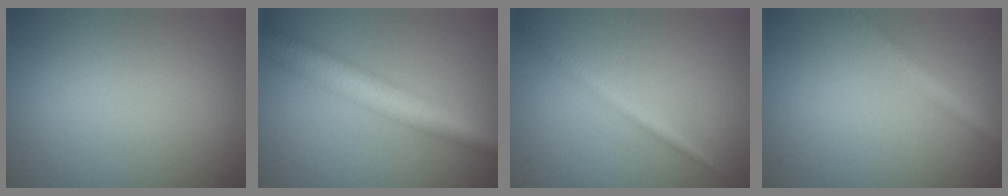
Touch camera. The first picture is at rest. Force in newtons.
{"total": 6.7, "press": 6.7, "slide": 0.3}
{"total": 1.7, "press": 1.7, "slide": 0.1}
{"total": 2.7, "press": 2.7, "slide": 0.2}